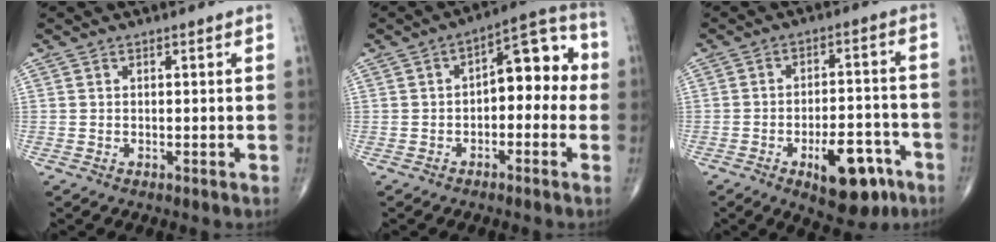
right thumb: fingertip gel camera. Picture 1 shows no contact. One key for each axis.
{"total": 10.3, "fx": -0.4, "fy": 5.7, "fz": 8.6, "tx": -0.080, "ty": 0.043, "tz": -0.018}
{"total": 12.6, "fx": -6.2, "fy": 5.8, "fz": 9.4, "tx": -0.110, "ty": 0.034, "tz": -0.081}